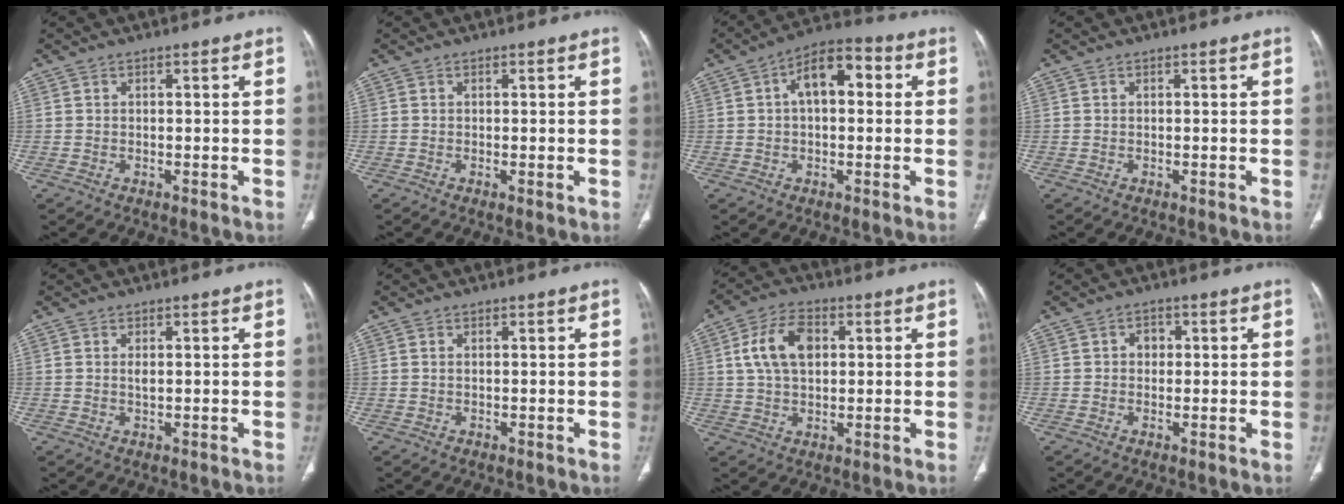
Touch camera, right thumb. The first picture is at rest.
{"total": 0.9, "force": [-0.2, 0.1, 0.8], "torque": [-0.017, -0.004, -0.003]}
{"total": 9.5, "force": [1.8, 5.2, 7.8], "torque": [-0.103, 0.029, 0.018]}
{"total": 0.0}
{"total": 1.1, "force": [0.2, 0.4, 1.0], "torque": [-0.020, -0.002, 0.006]}
{"total": 0.0}
{"total": 9.8, "force": [2.3, 6.1, 7.3], "torque": [-0.129, 0.009, 0.040]}
{"total": 2.3, "force": [0.3, 2.0, 1.2], "torque": [-0.004, 0.005, 0.001]}